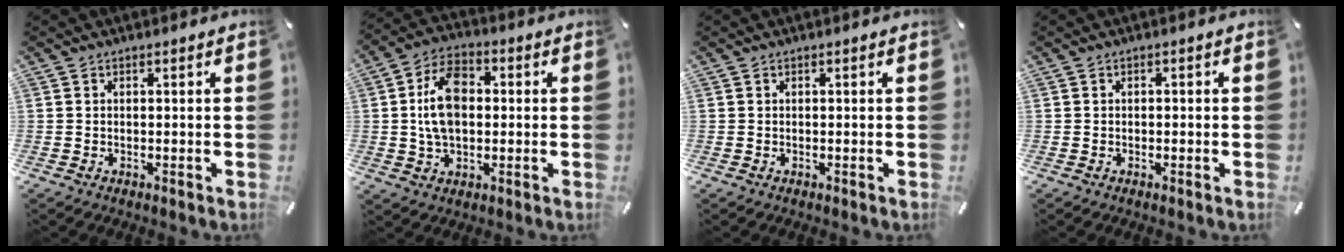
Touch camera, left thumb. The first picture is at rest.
{"total": 11.3, "force": [0.6, 7.6, 8.3], "torque": [-0.160, 0.011, 0.009]}
{"total": 0.0}
{"total": 0.8, "force": [-0.5, 0.4, 0.5], "torque": [-0.010, 0.002, -0.011]}